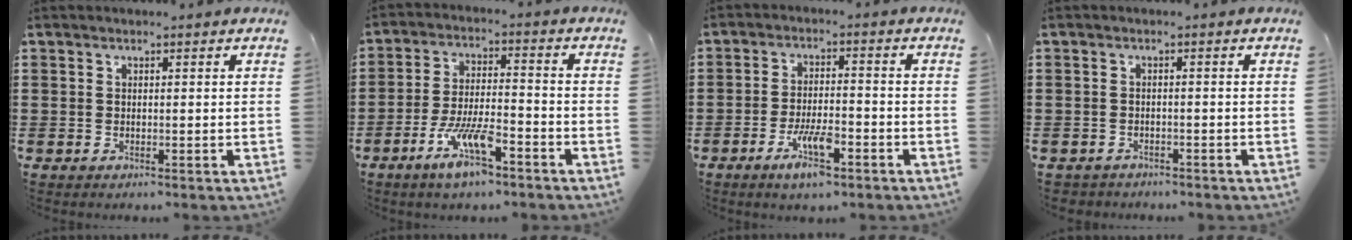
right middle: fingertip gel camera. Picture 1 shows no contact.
{"total": 8.7, "force": [-5.2, 2.4, 6.6], "torque": [-0.138, -0.002, -0.096]}
{"total": 6.8, "force": [-3.7, 2.1, 5.3], "torque": [-0.105, 0.000, -0.066]}
{"total": 1.4, "force": [-1.4, 0.3, -0.2], "torque": [-0.003, 0.000, -0.031]}